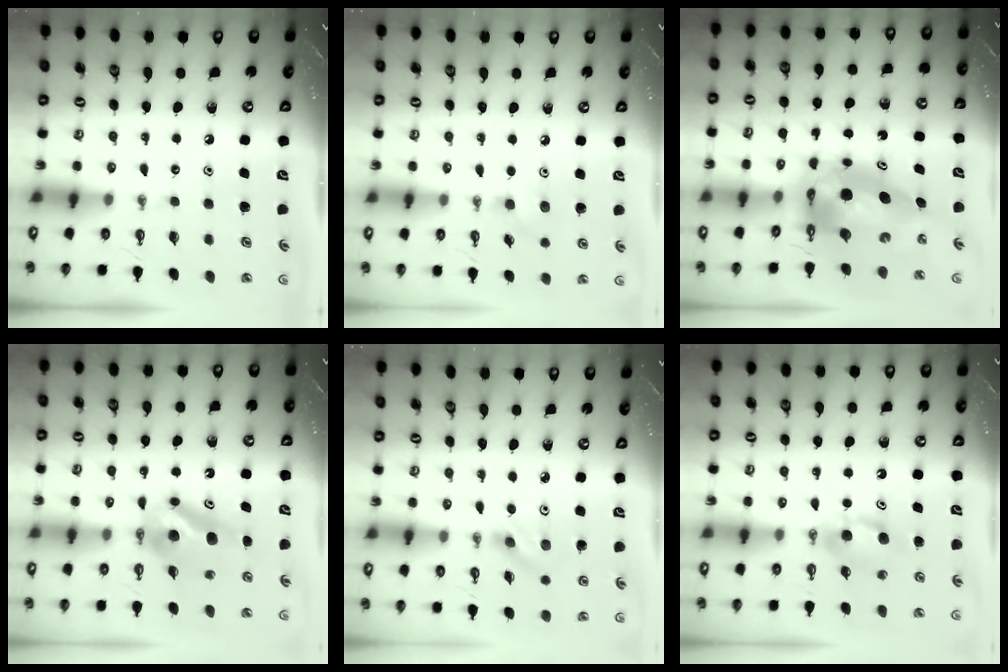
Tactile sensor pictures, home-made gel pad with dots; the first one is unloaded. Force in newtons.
{"total": 5.6, "press": 5.4, "slide": 1.5}
{"total": 12.0, "press": 12.0, "slide": 1.0}
{"total": 6.5, "press": 6.4, "slide": 0.8}
{"total": 3.1, "press": 2.8, "slide": 1.4}
{"total": 4.9, "press": 4.8, "slide": 0.8}